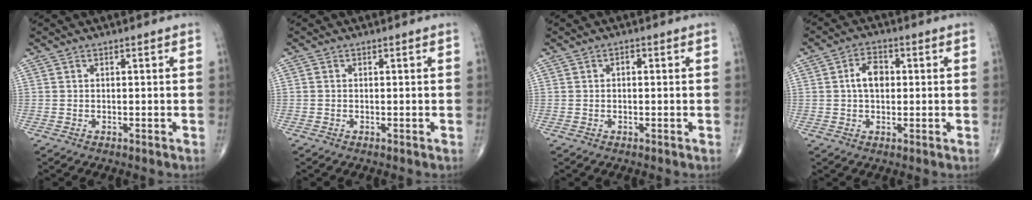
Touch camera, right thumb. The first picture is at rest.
{"total": 0.0}
{"total": 1.0, "force": [0.0, 0.6, 0.8], "torque": [-0.008, 0.004, -0.002]}
{"total": 5.4, "force": [0.6, 3.4, 4.1], "torque": [-0.065, 0.011, 0.005]}